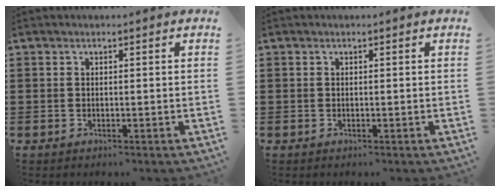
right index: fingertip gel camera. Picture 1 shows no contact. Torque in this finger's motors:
{"motor_torque": [0.02, 0.63, 0.00, 0.00]}